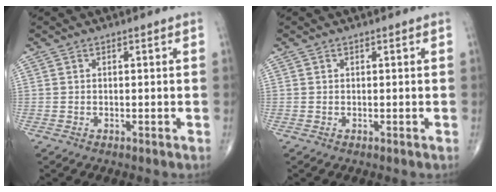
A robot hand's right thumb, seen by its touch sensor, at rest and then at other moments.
{"total": 0.0}